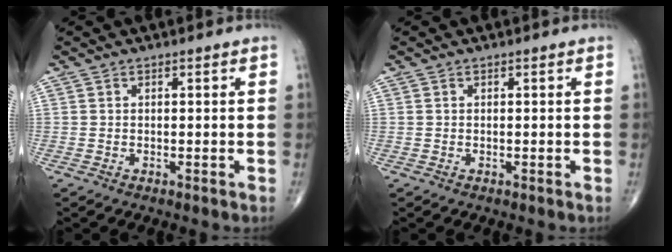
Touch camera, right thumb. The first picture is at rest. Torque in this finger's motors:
{"motor_torque": [-0.14, -0.23, -0.24, -0.18, 0.00]}